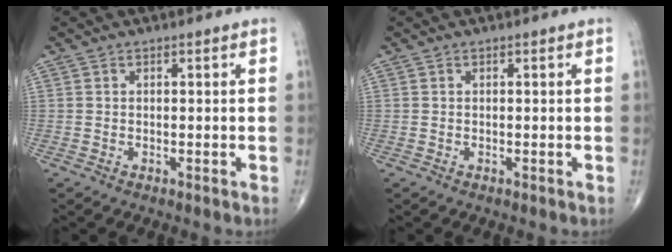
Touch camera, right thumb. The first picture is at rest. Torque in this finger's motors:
{"motor_torque": [-0.11, 0.02, -0.01, 0.01, 0.00]}